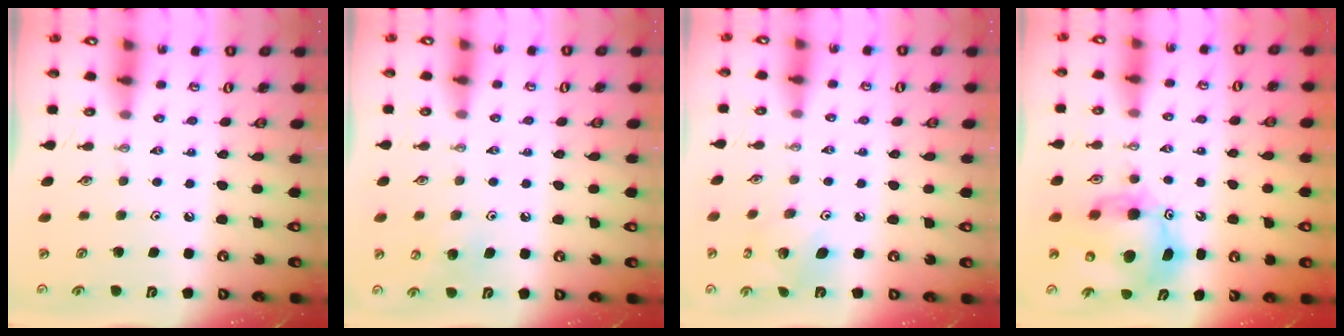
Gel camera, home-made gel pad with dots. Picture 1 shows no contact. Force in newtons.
{"total": 7.5, "press": 7.5, "slide": 0.9}
{"total": 6.6, "press": 6.6, "slide": 0.3}
{"total": 12.6, "press": 12.5, "slide": 1.7}